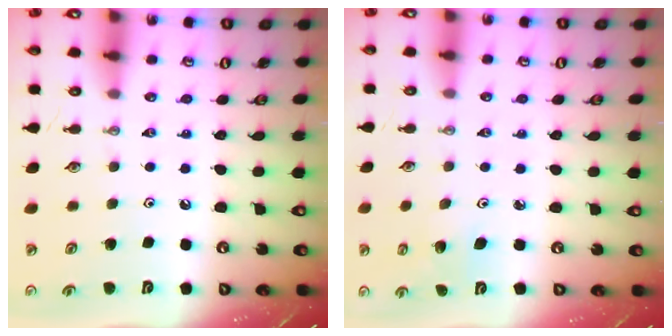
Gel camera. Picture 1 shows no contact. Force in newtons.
{"total": 2.9, "press": 2.9, "slide": 0.3}